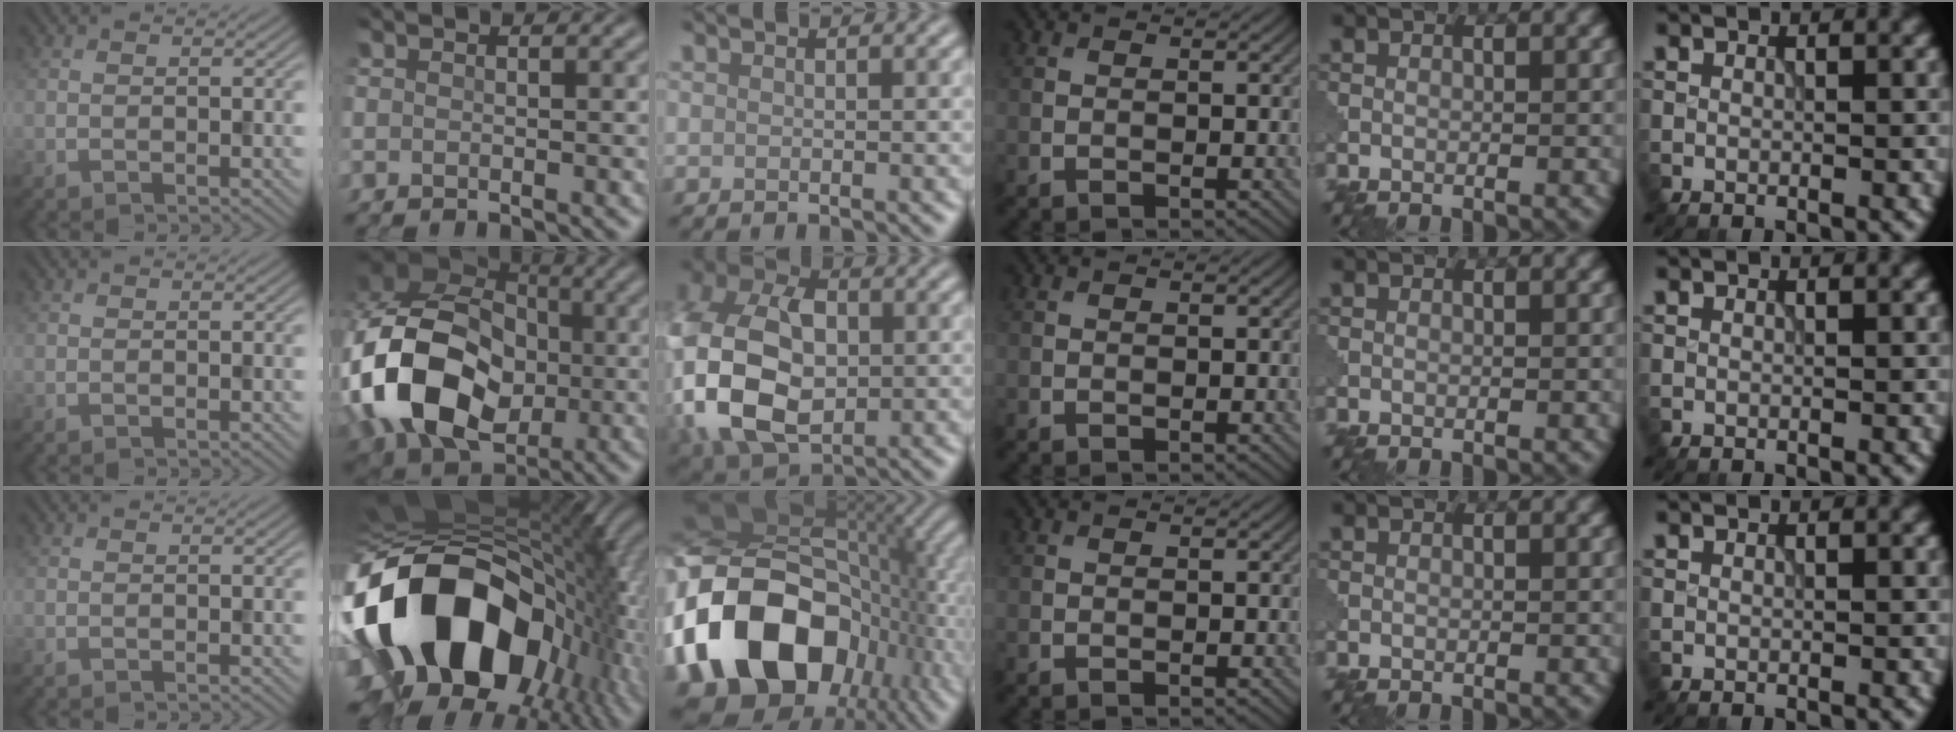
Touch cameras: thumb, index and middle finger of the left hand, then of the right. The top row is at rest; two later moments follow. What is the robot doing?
{"motion": "disassemble", "object": "puzzle pieces"}